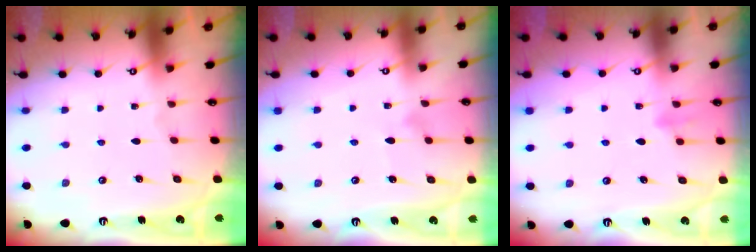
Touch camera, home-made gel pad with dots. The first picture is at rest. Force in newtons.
{"total": 6.1, "press": 6.1, "slide": 0.4}
{"total": 8.2, "press": 8.0, "slide": 1.5}